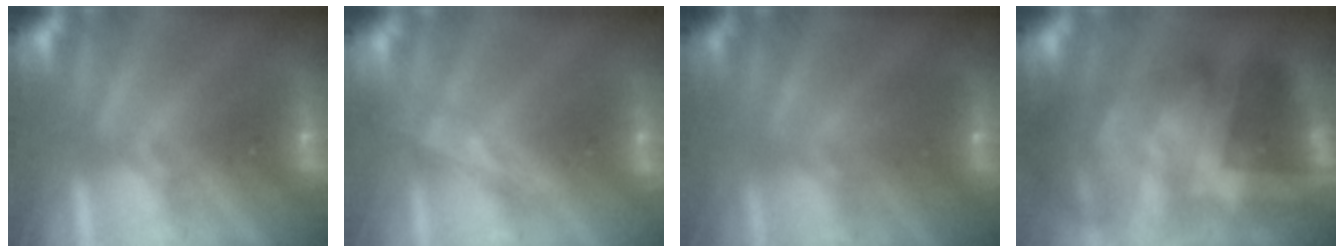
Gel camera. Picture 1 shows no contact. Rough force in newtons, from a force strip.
{"total": 2.7}
{"total": 2.1}
{"total": 7.0}